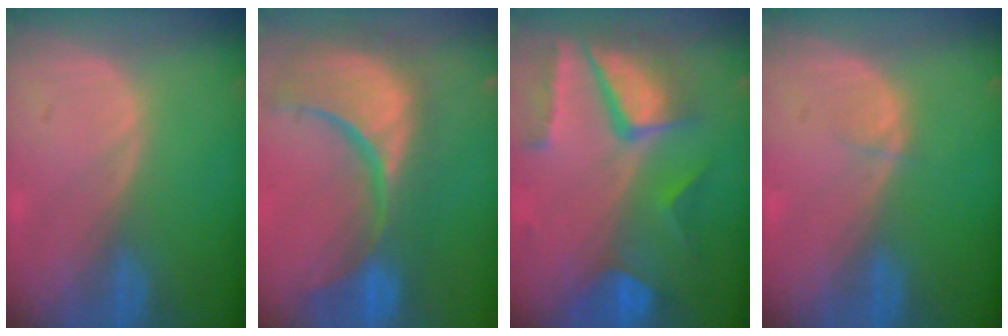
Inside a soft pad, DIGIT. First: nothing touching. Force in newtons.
{"total": 15.4, "press": 12.2, "slide": 9.4}
{"total": 10.5, "press": 8.7, "slide": 6.0}
{"total": 0.8, "press": 0.8, "slide": 0.1}